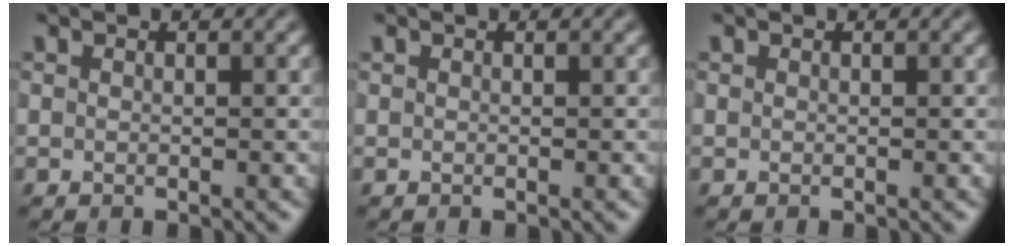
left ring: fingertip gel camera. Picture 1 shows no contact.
{"total": 0.0}
{"total": 0.0}